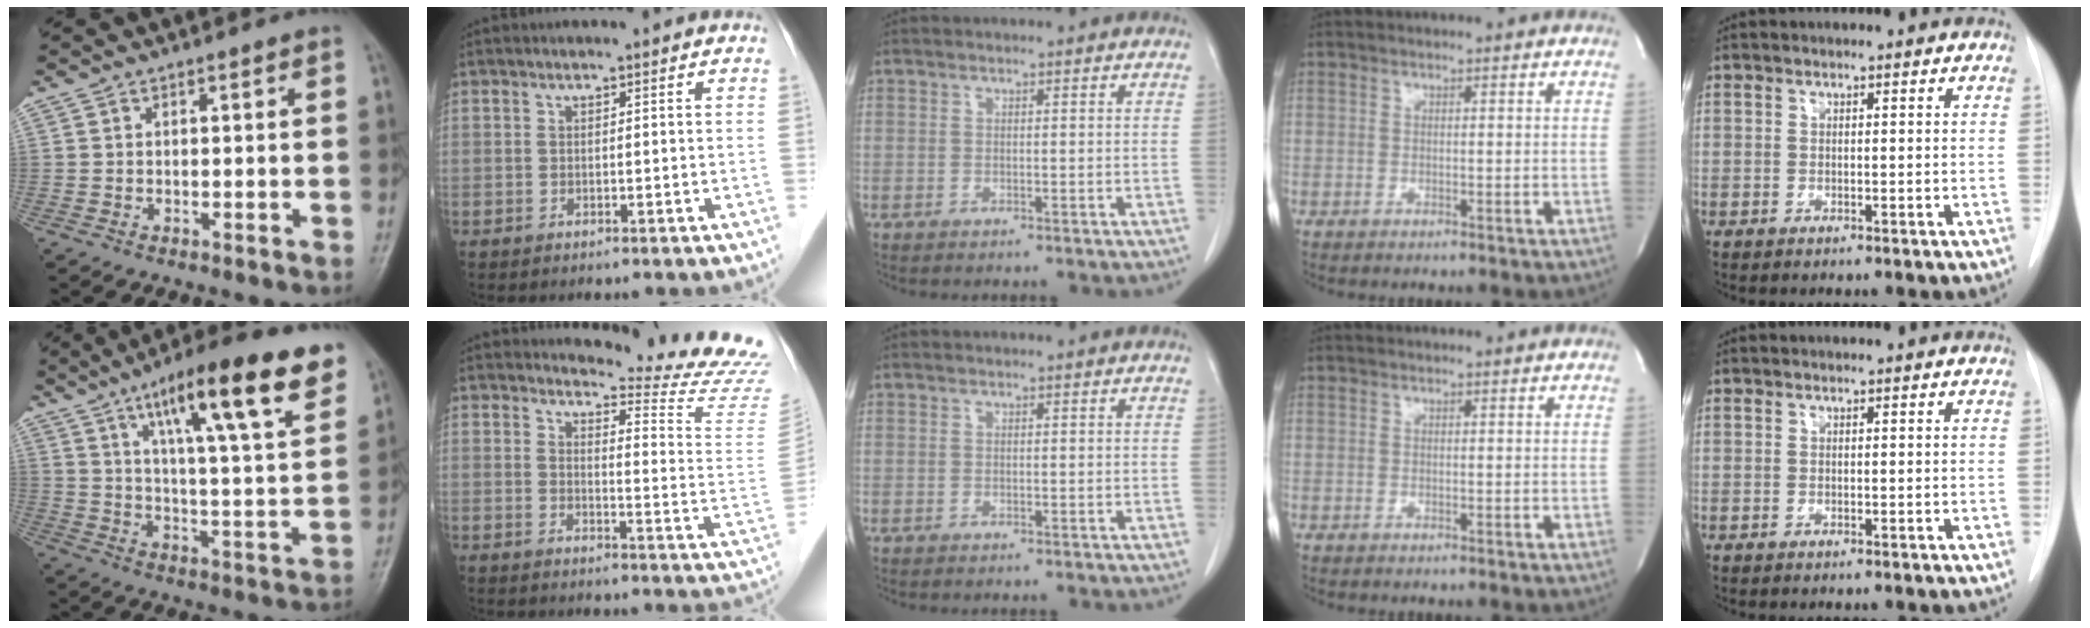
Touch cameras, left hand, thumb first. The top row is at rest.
{"thumb": {"total": 21.2, "force": [12.2, 4.3, 16.9], "torque": [-0.230, -0.034, 0.187]}, "index": {"total": 14.6, "force": [14.3, -2.1, 1.6], "torque": [-0.025, -0.141, 0.155]}}